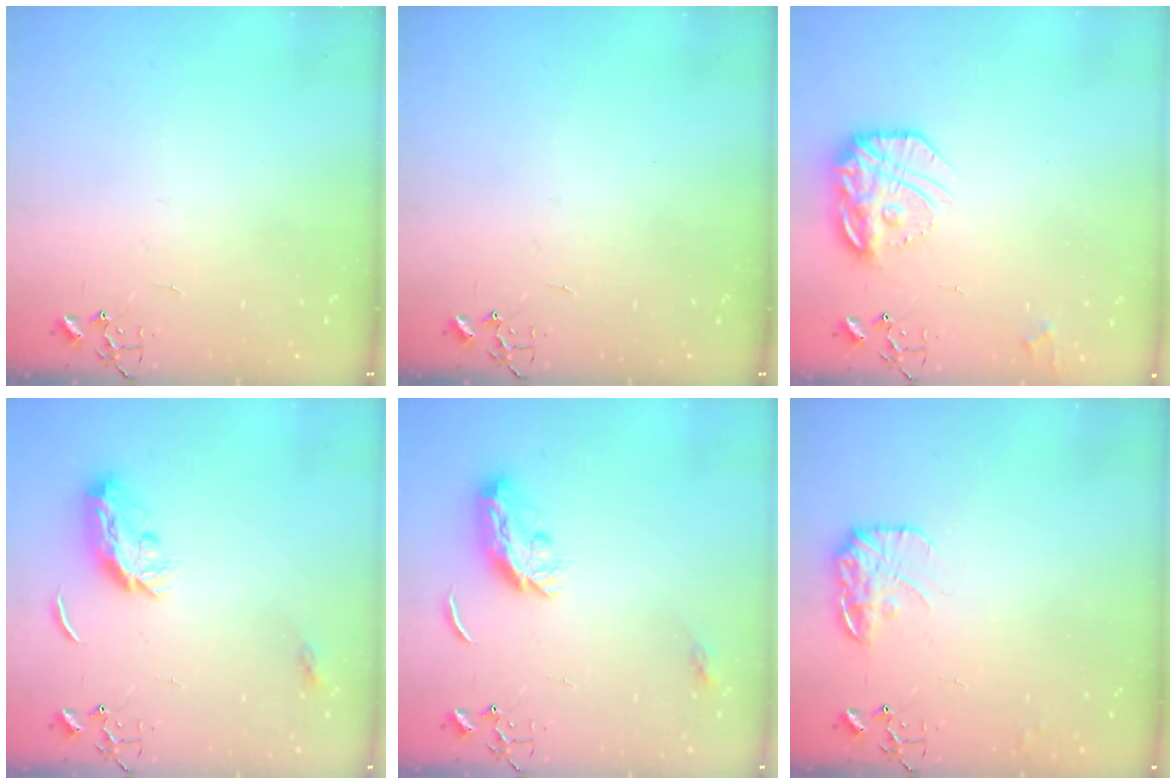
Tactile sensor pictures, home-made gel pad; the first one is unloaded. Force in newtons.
{"total": 0.0}
{"total": 17.1, "press": 17.0, "slide": 1.2}
{"total": 9.9, "press": 9.9, "slide": 0.3}
{"total": 9.9, "press": 9.9, "slide": 0.3}
{"total": 13.2, "press": 13.2, "slide": 0.6}